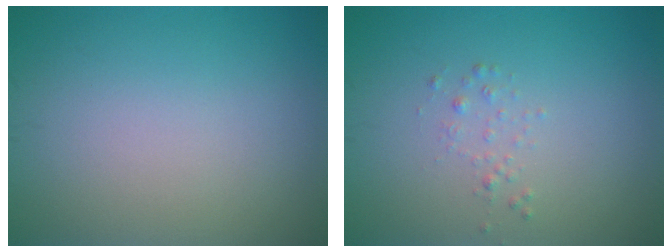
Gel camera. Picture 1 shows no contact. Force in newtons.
{"total": 0.8, "press": 0.8, "slide": 0.1}